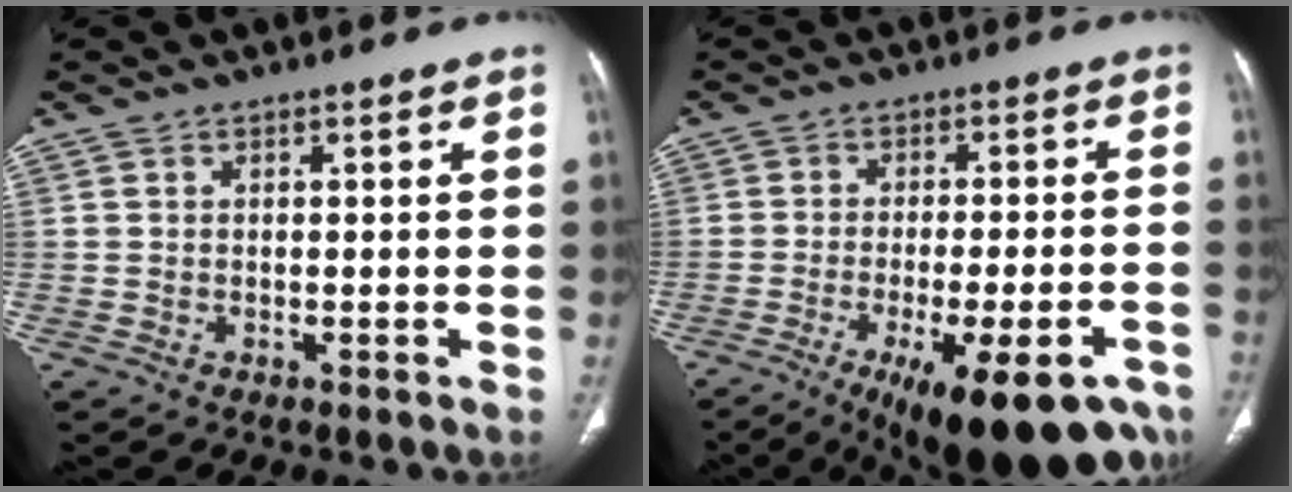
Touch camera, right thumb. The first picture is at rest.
{"total": 21.9, "force": [-13.1, 6.4, 16.4], "torque": [-0.186, 0.040, -0.183]}